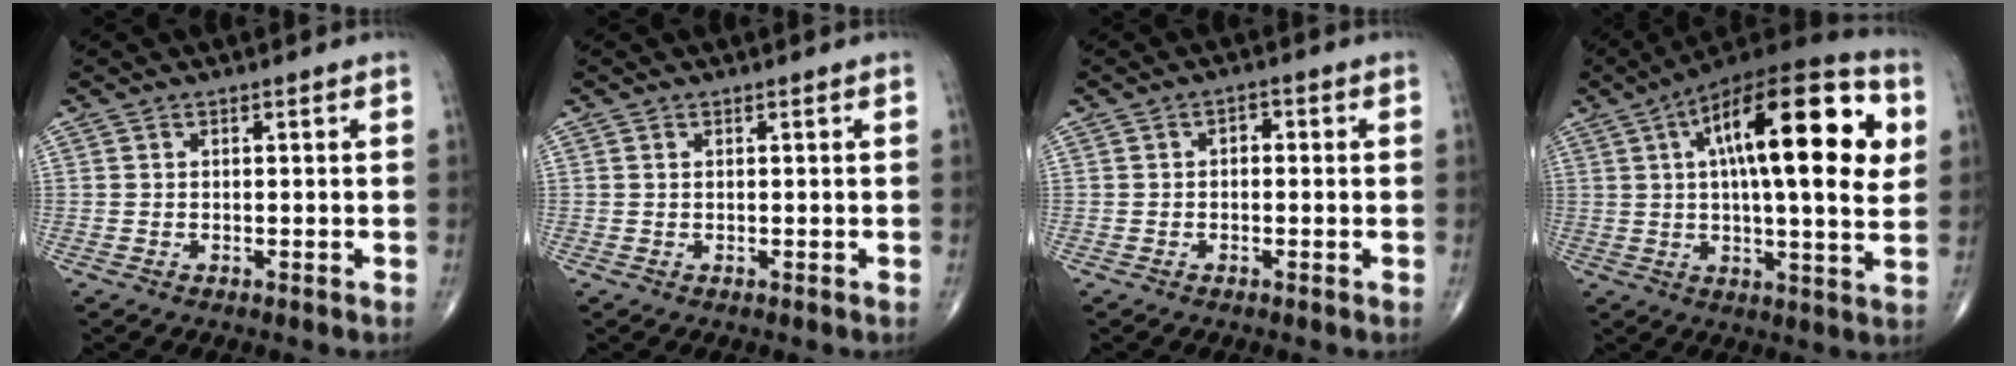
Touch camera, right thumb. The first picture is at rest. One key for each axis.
{"total": 0.0}
{"total": 1.9, "fx": 0.0, "fy": 1.3, "fz": 1.4, "tx": -0.011, "ty": 0.007, "tz": -0.006}
{"total": 26.8, "fx": 6.8, "fy": 8.6, "fz": 24.4, "tx": -0.363, "ty": 0.013, "tz": 0.087}